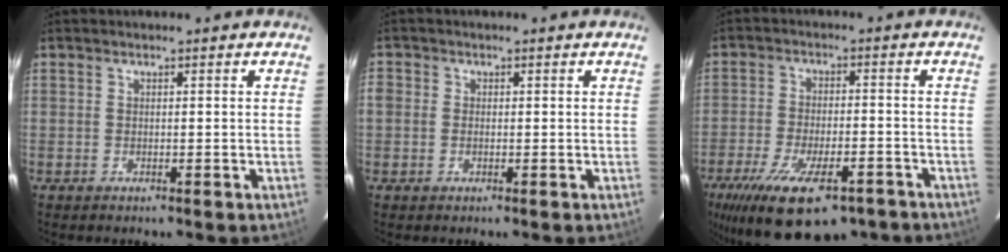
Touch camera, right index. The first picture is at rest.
{"total": 2.1, "force": [-0.6, 1.8, 0.9], "torque": [-0.017, 0.001, -0.015]}
{"total": 20.7, "force": [-13.6, 8.1, 13.3], "torque": [-0.261, -0.042, -0.203]}